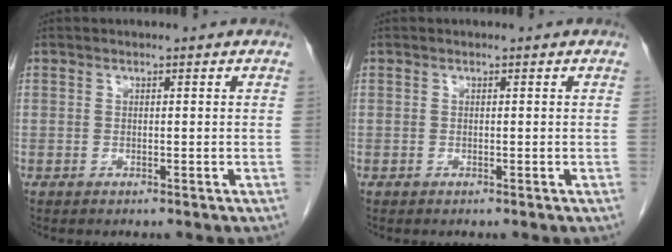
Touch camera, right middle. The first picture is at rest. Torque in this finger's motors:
{"motor_torque": [0.16, -0.03, -0.02, -0.01]}